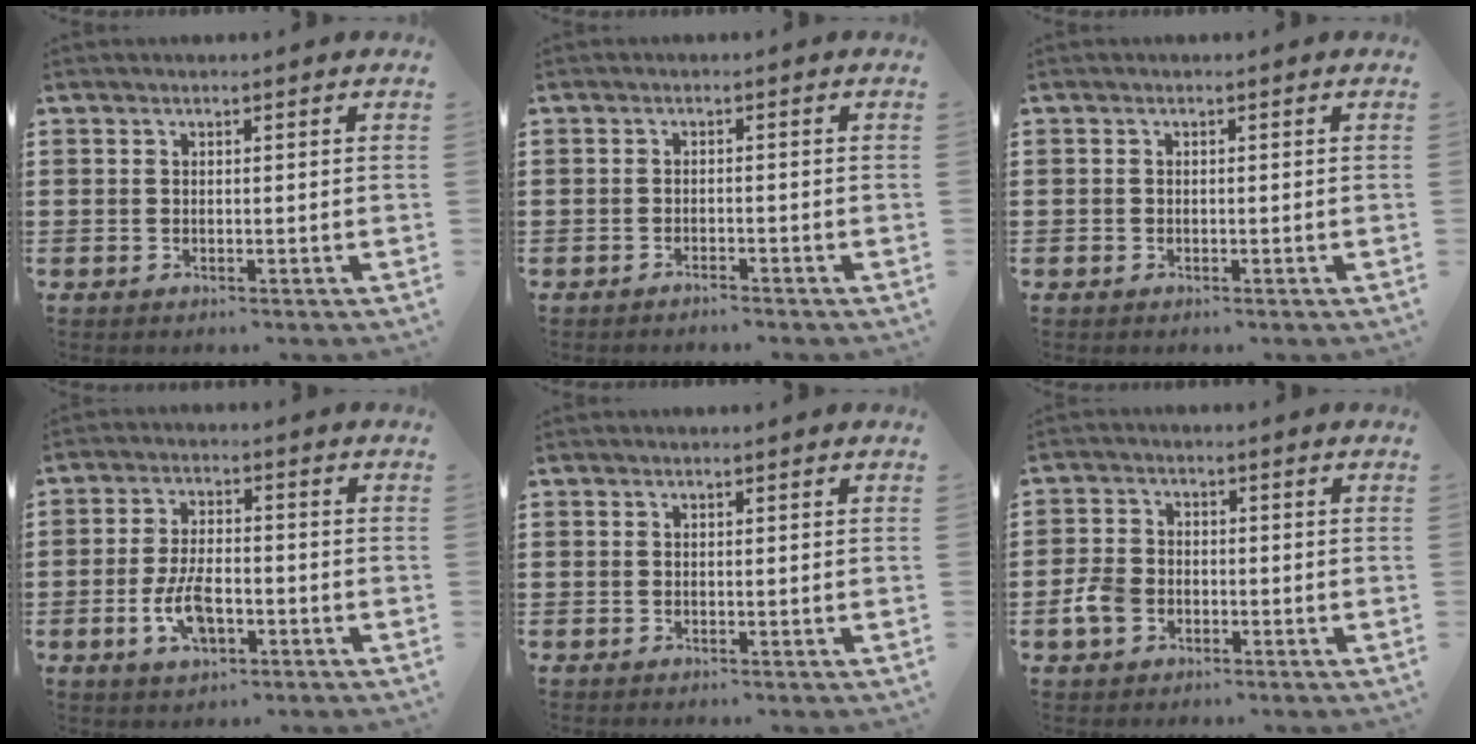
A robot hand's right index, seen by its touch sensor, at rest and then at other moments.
{"total": 1.1, "force": [-1.1, -0.1, 0.2], "torque": [-0.008, -0.001, -0.021]}
{"total": 0.6, "force": [-0.3, 0.5, 0.0], "torque": [-0.001, 0.003, -0.008]}
{"total": 6.7, "force": [-2.3, 3.3, 5.4], "torque": [-0.124, -0.001, -0.048]}
{"total": 0.0}
{"total": 4.4, "force": [-1.7, 3.1, 2.5], "torque": [-0.067, 0.001, -0.035]}